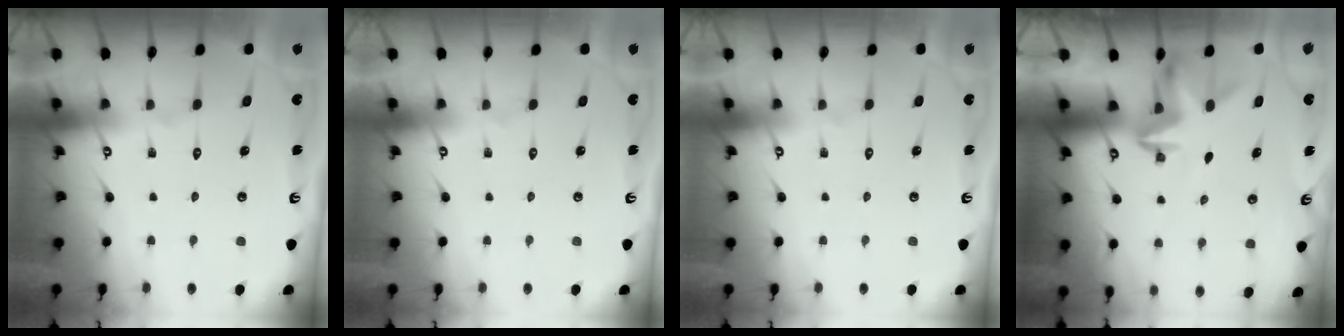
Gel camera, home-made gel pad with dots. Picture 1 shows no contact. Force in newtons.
{"total": 0.0}
{"total": 0.0}
{"total": 3.2, "press": 3.2, "slide": 0.3}